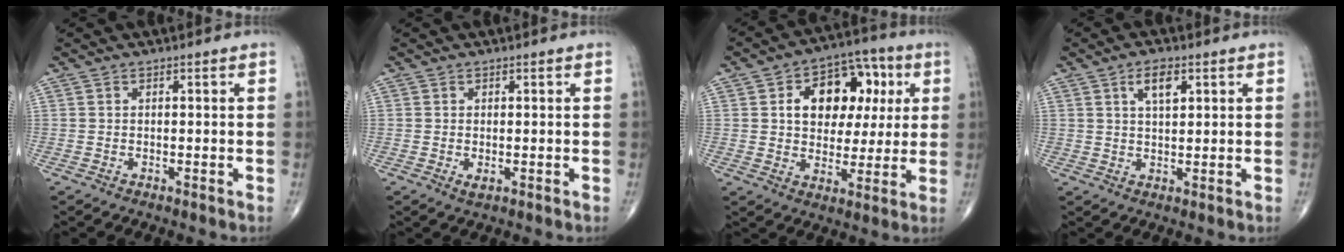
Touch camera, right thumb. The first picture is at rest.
{"total": 1.1, "force": [-0.2, 0.6, 1.0], "torque": [-0.015, -0.005, -0.002]}
{"total": 15.4, "force": [3.8, 10.5, 10.5], "torque": [-0.103, 0.014, 0.055]}
{"total": 4.7, "force": [2.1, 2.3, 3.5], "torque": [-0.054, -0.007, 0.036]}